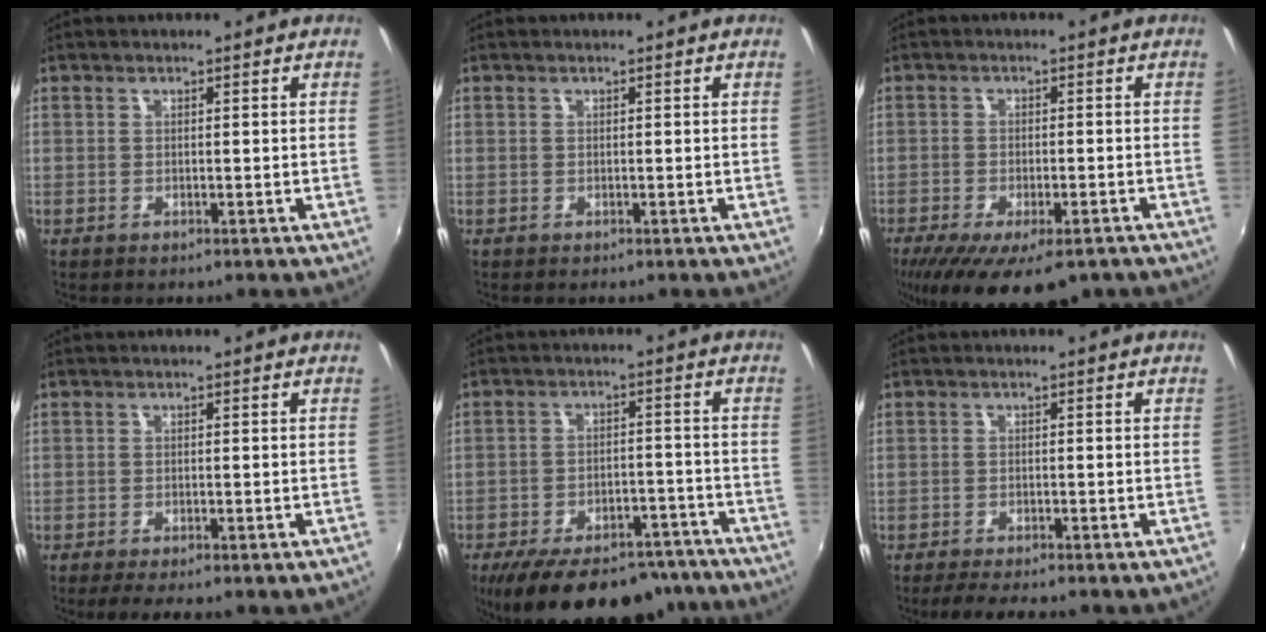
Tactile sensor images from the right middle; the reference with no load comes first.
{"total": 0.0}
{"total": 14.2, "force": [-9.6, 4.9, 9.1], "torque": [-0.183, -0.048, -0.144]}
{"total": 5.9, "force": [-4.4, 0.8, 3.9], "torque": [-0.077, -0.019, -0.060]}
{"total": 21.4, "force": [-17.1, 8.5, 9.8], "torque": [-0.181, 0.003, -0.222]}
{"total": 7.0, "force": [-5.7, 1.2, 3.9], "torque": [-0.085, -0.016, -0.081]}